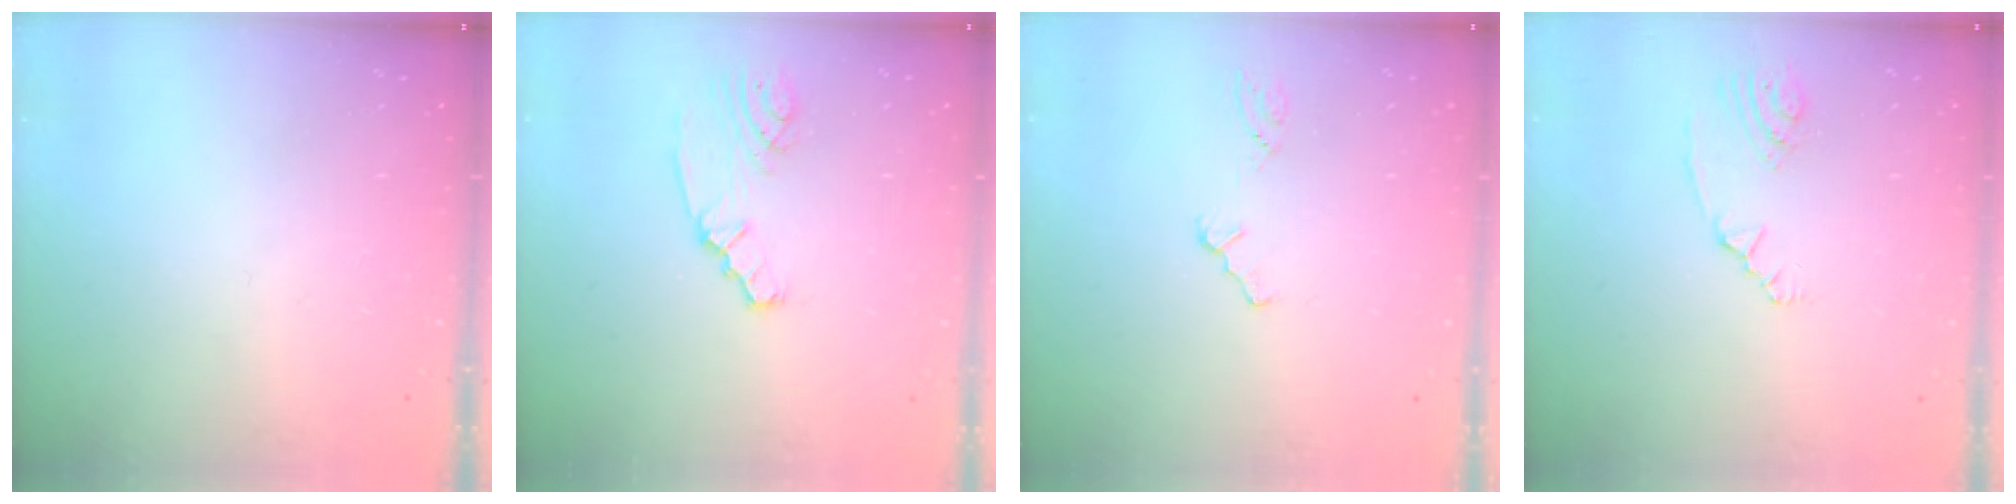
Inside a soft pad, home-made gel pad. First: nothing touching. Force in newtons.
{"total": 2.5, "press": 2.5, "slide": 0.3}
{"total": 0.0}
{"total": 2.5, "press": 2.2, "slide": 1.1}